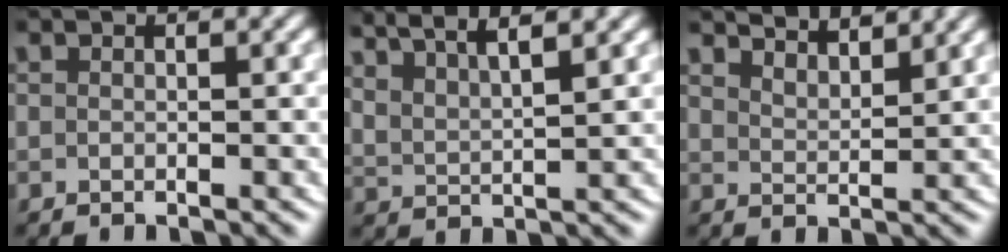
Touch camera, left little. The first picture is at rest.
{"total": 6.6, "force": [4.6, 3.3, 3.5], "torque": [-0.074, 0.002, 0.073]}
{"total": 4.1, "force": [3.7, 0.8, 1.4], "torque": [-0.024, -0.008, 0.065]}